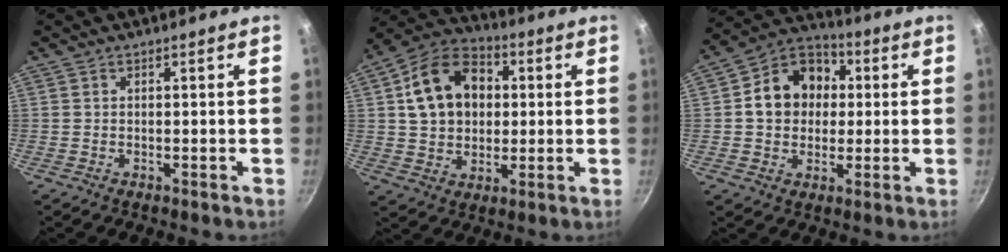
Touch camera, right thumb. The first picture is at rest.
{"total": 15.9, "force": [3.0, 12.1, 9.8], "torque": [-0.142, 0.022, 0.043]}
{"total": 13.4, "force": [1.7, 11.1, 7.3], "torque": [-0.083, 0.025, 0.012]}